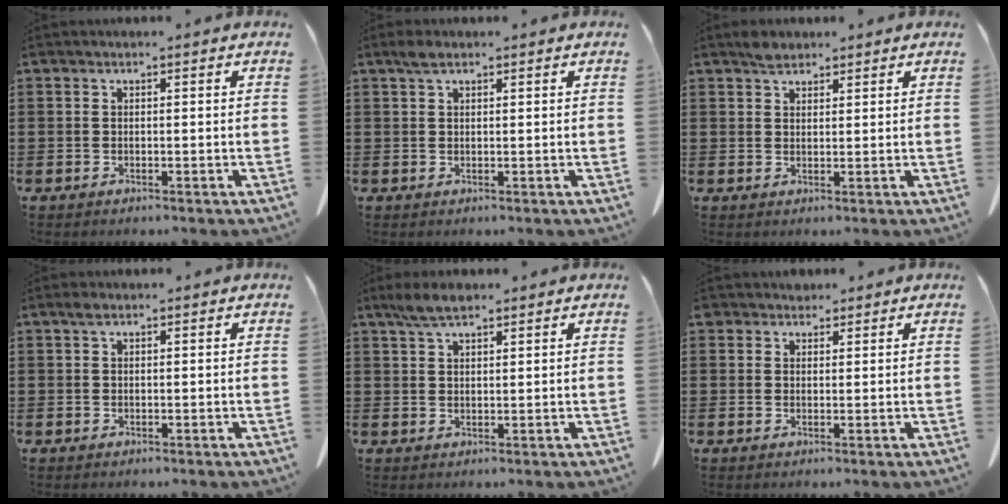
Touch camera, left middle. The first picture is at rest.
{"total": 1.8, "force": [1.2, 0.9, 1.1], "torque": [-0.026, 0.005, 0.021]}
{"total": 2.2, "force": [1.8, 0.9, 0.7], "torque": [-0.010, -0.001, 0.034]}
{"total": 0.9, "force": [0.5, 0.6, 0.6], "torque": [-0.015, 0.005, 0.008]}
{"total": 3.9, "force": [2.7, 1.3, 2.5], "torque": [-0.056, 0.005, 0.051]}
{"total": 2.2, "force": [1.8, 1.3, 0.2], "torque": [-0.002, 0.005, 0.033]}